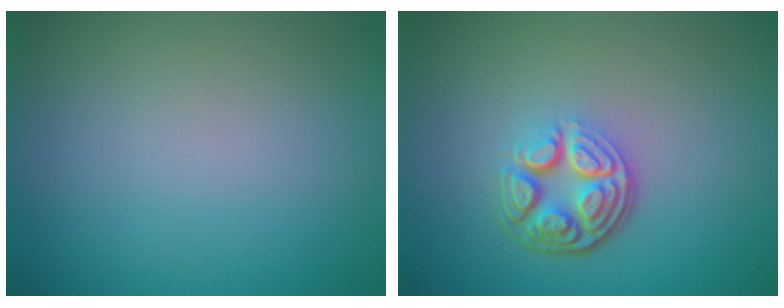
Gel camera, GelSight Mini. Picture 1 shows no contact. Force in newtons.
{"total": 4.8, "press": 3.5, "slide": 3.3}